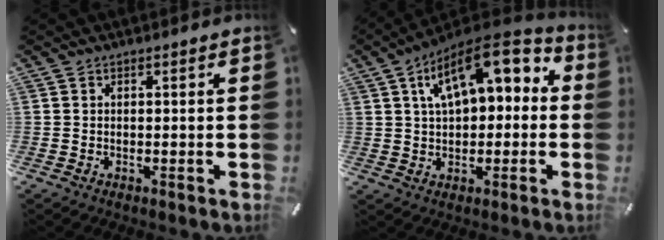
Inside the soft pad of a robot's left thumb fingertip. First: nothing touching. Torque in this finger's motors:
{"motor_torque": [2.10, 2.91, 1.49, -1.08, 0.31]}